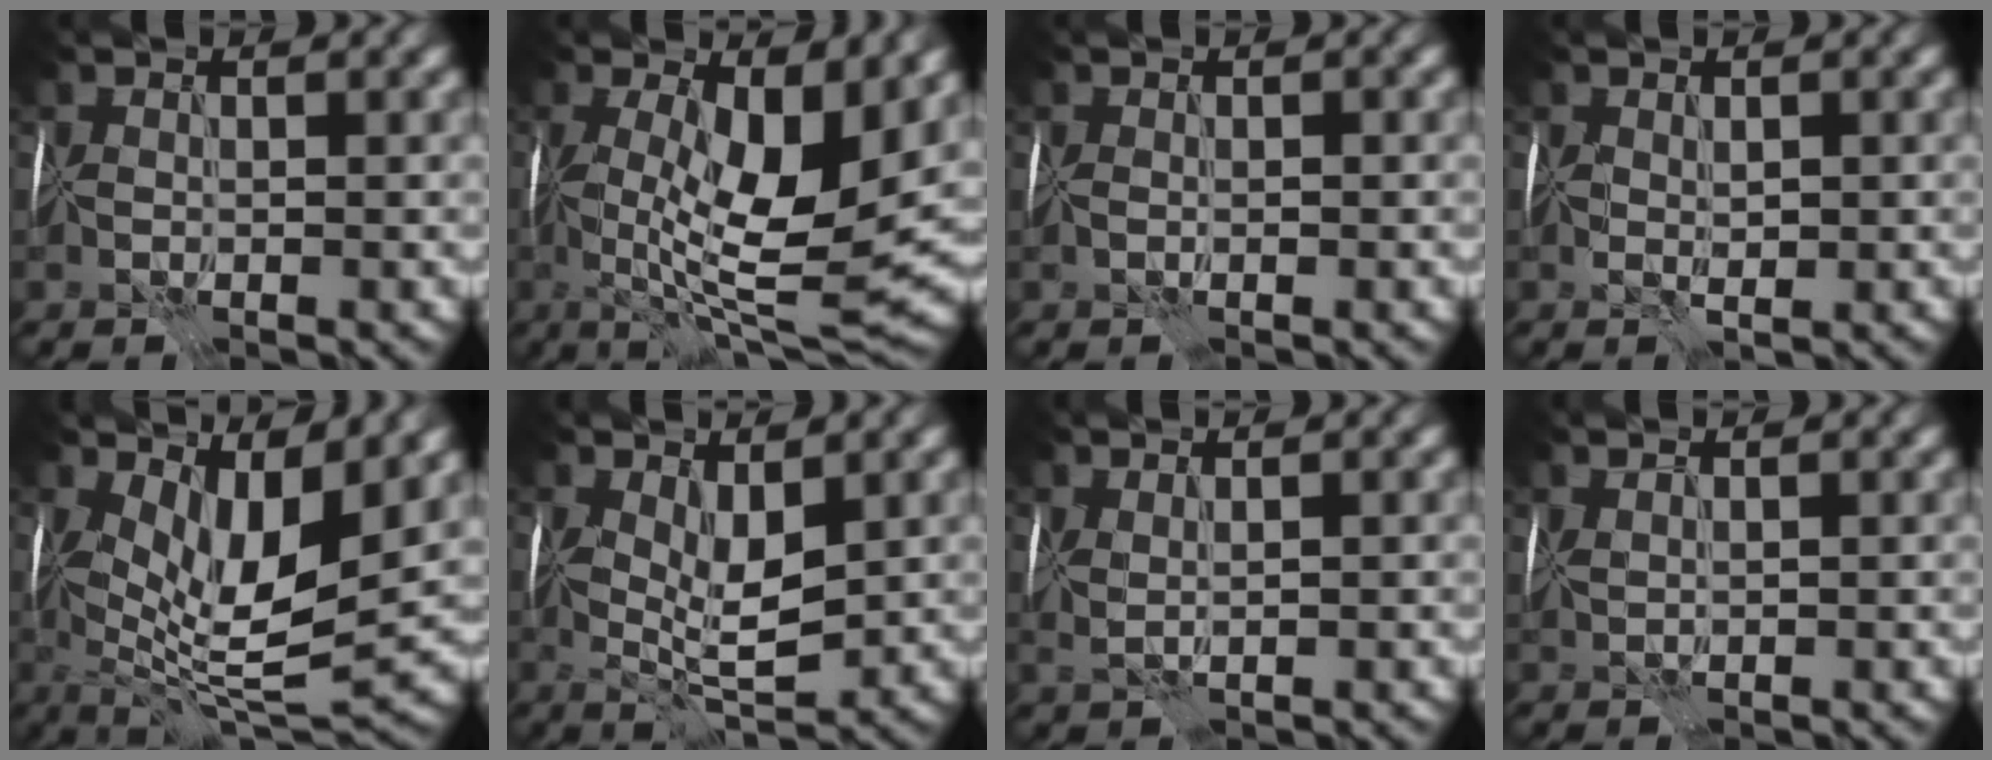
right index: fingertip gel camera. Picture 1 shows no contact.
{"total": 10.8, "force": [1.1, 3.7, 10.1], "torque": [-0.161, -0.013, 0.018]}
{"total": 0.9, "force": [-0.1, 0.4, 0.8], "torque": [-0.015, 0.003, 0.000]}
{"total": 1.7, "force": [0.1, 0.9, 1.4], "torque": [-0.027, -0.001, 0.003]}
{"total": 9.8, "force": [2.5, 3.7, 8.7], "torque": [-0.155, -0.004, 0.044]}
{"total": 5.0, "force": [0.8, 2.2, 4.5], "torque": [-0.094, -0.007, 0.017]}
{"total": 1.6, "force": [1.0, 0.4, 1.2], "torque": [-0.025, 0.003, 0.018]}
{"total": 2.1, "force": [1.6, 0.7, 1.2], "torque": [-0.016, 0.014, 0.013]}